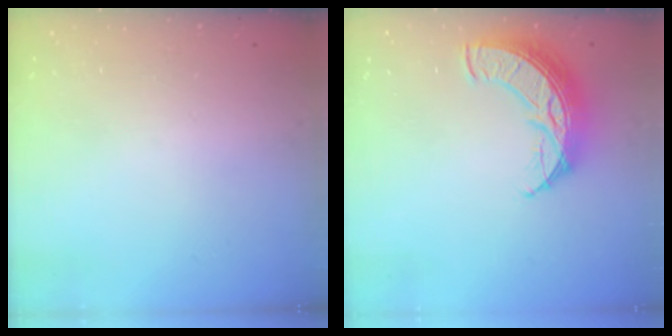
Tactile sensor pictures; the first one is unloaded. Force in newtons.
{"total": 13.7, "press": 13.7, "slide": 1.0}